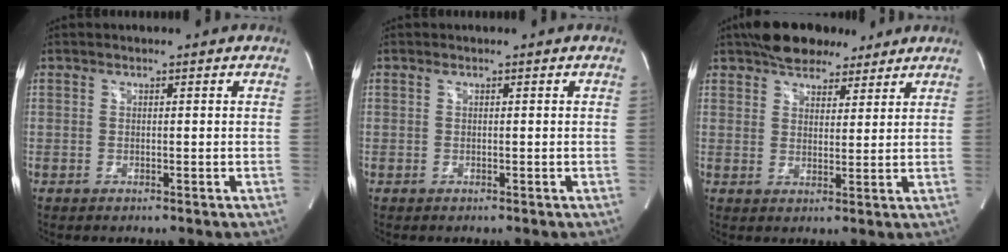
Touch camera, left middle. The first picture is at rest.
{"total": 0.0}
{"total": 10.0, "force": [7.8, 4.3, 4.4], "torque": [-0.064, 0.026, 0.126]}